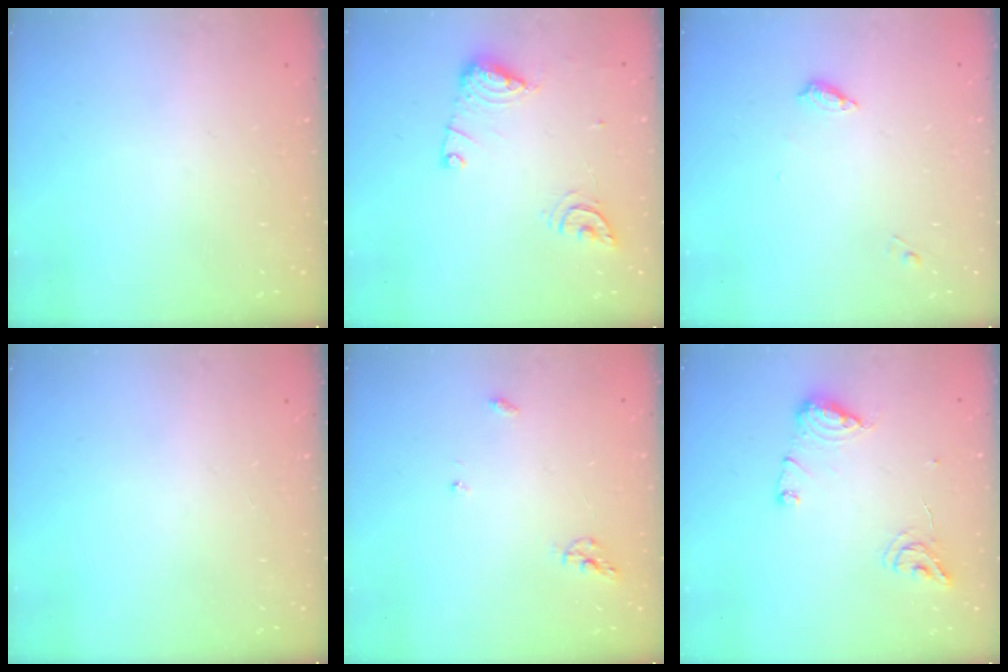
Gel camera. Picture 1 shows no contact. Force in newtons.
{"total": 10.7, "press": 10.6, "slide": 0.8}
{"total": 5.6, "press": 5.6, "slide": 0.6}
{"total": 0.0}
{"total": 5.8, "press": 5.8, "slide": 0.2}
{"total": 10.7, "press": 10.7, "slide": 1.0}